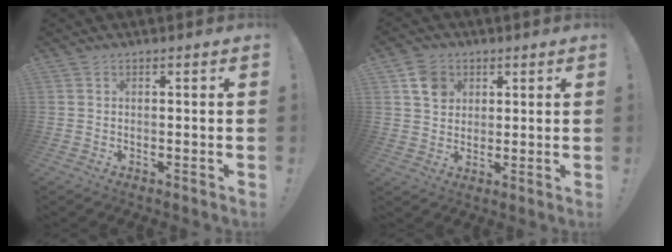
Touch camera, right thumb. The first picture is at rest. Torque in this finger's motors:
{"motor_torque": [-0.19, 0.70, 0.12, -0.09, 0.19]}